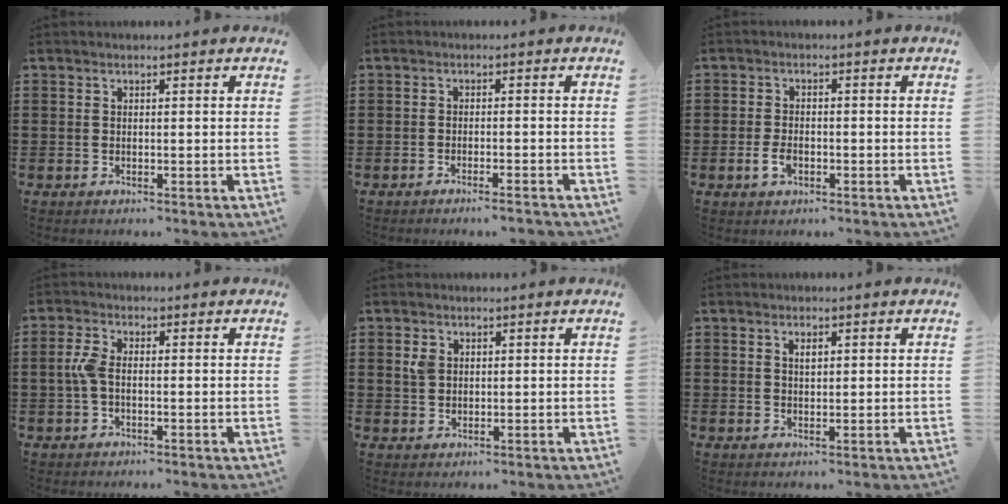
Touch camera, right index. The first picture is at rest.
{"total": 1.6, "force": [-1.4, -0.2, 0.6], "torque": [-0.011, 0.000, -0.027]}
{"total": 2.7, "force": [-1.0, 1.5, 2.0], "torque": [-0.045, -0.001, -0.020]}
{"total": 3.5, "force": [-0.4, 1.6, 3.1], "torque": [-0.087, -0.006, -0.017]}
{"total": 2.2, "force": [0.9, 1.6, 1.3], "torque": [-0.030, 0.006, 0.017]}
{"total": 1.4, "force": [0.5, 0.6, 1.2], "torque": [-0.025, 0.005, 0.008]}